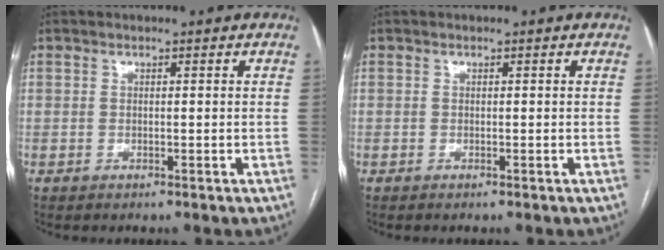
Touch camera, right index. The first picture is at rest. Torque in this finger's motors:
{"motor_torque": [0.09, 0.01, -0.03, 0.00]}